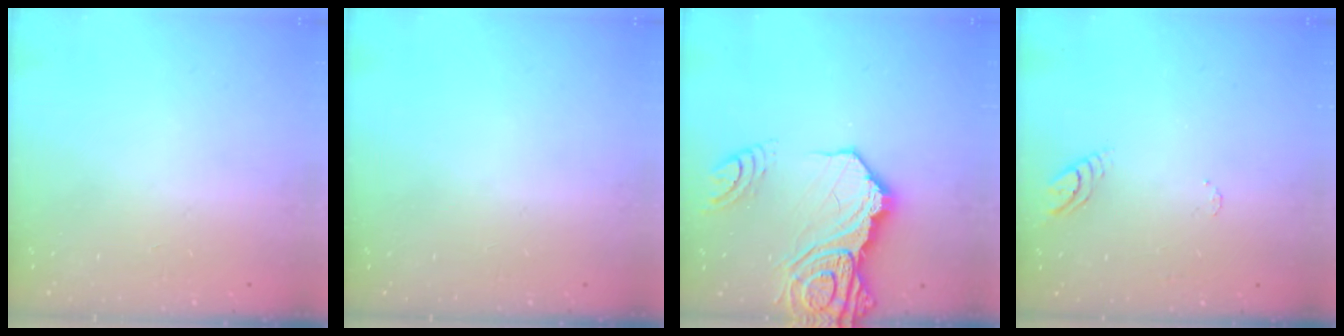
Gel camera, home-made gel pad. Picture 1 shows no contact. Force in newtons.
{"total": 0.0}
{"total": 22.5, "press": 22.4, "slide": 2.8}
{"total": 3.9, "press": 3.9, "slide": 0.4}